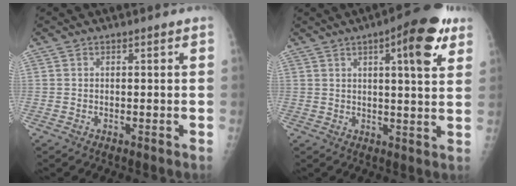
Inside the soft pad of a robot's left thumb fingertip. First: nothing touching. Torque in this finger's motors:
{"motor_torque": [0.11, 0.29, -0.21, -0.13, 0.10]}